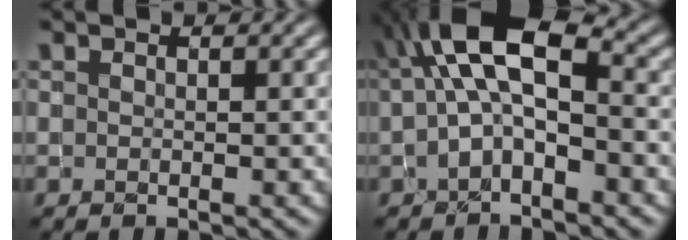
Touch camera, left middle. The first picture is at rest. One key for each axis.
{"total": 7.2, "fx": 0.8, "fy": 3.1, "fz": 6.4, "tx": -0.117, "ty": 0.018, "tz": 0.003}